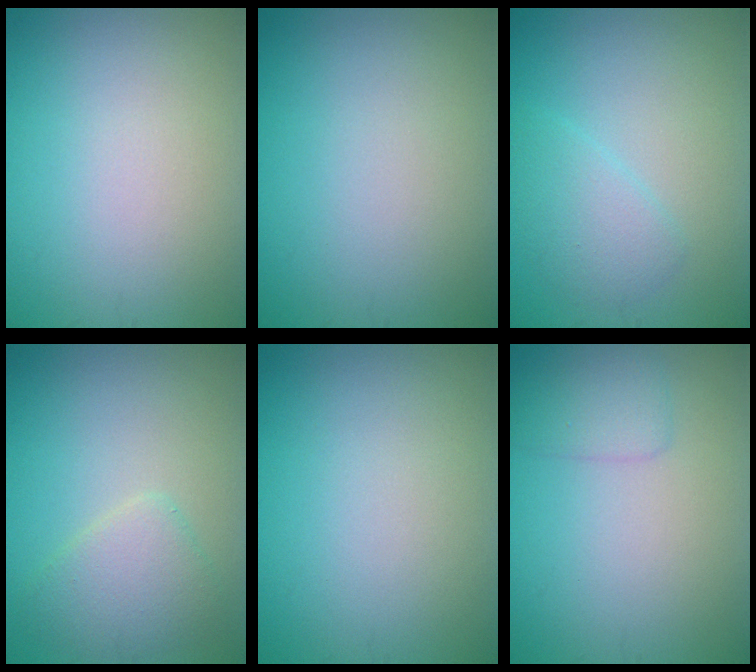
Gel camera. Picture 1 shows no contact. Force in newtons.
{"total": 0.0}
{"total": 2.3, "press": 2.3, "slide": 0.2}
{"total": 3.0, "press": 3.0, "slide": 0.2}
{"total": 0.0}
{"total": 1.7, "press": 1.7, "slide": 0.1}